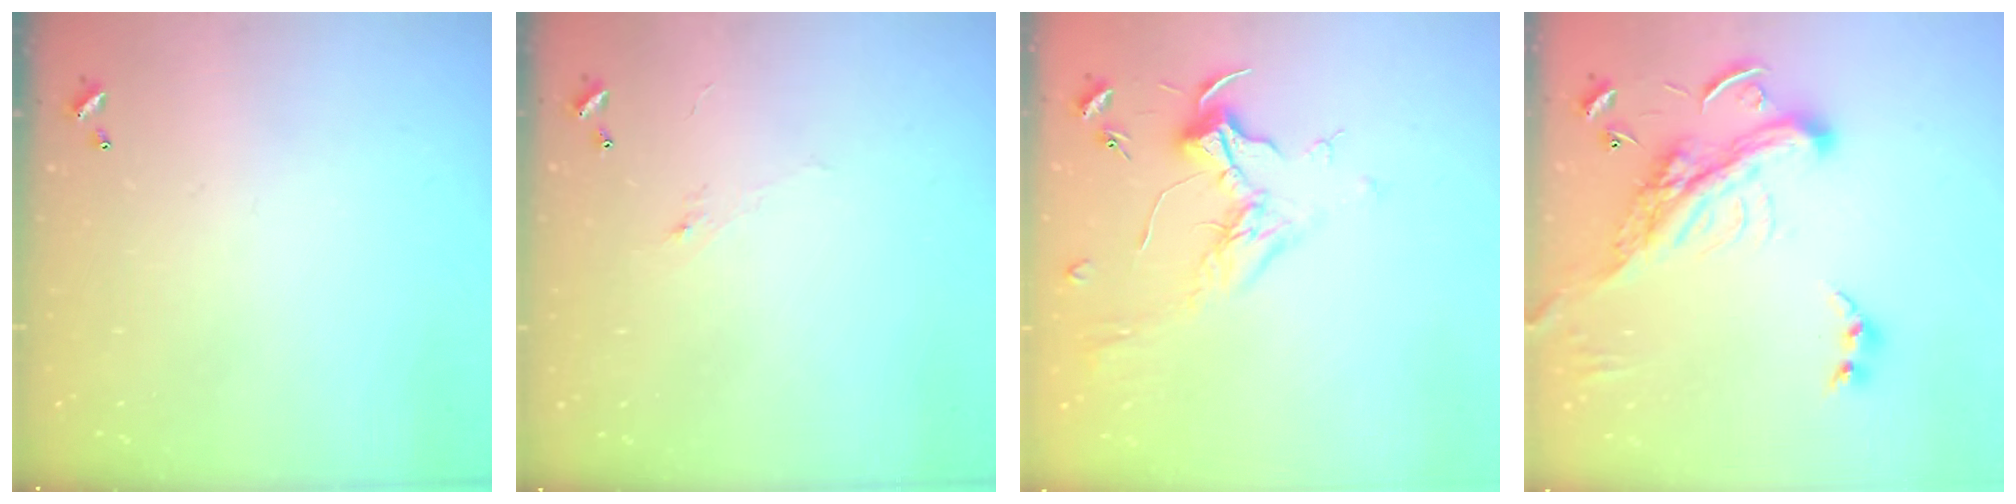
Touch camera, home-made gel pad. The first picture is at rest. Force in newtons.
{"total": 1.2, "press": 0.8, "slide": 0.8}
{"total": 1.8, "press": 1.6, "slide": 0.7}
{"total": 6.7, "press": 6.7, "slide": 1.0}